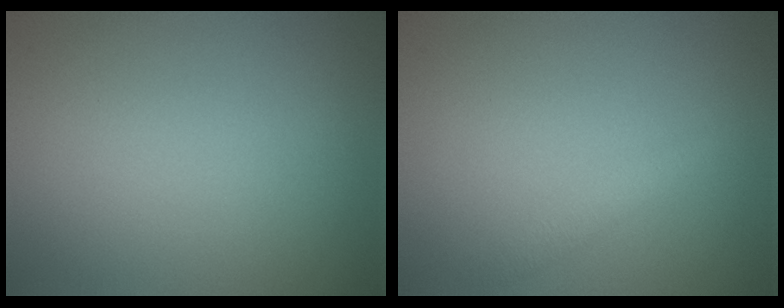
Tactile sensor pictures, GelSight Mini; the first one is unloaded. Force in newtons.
{"total": 1.3, "press": 1.3, "slide": 0.1}